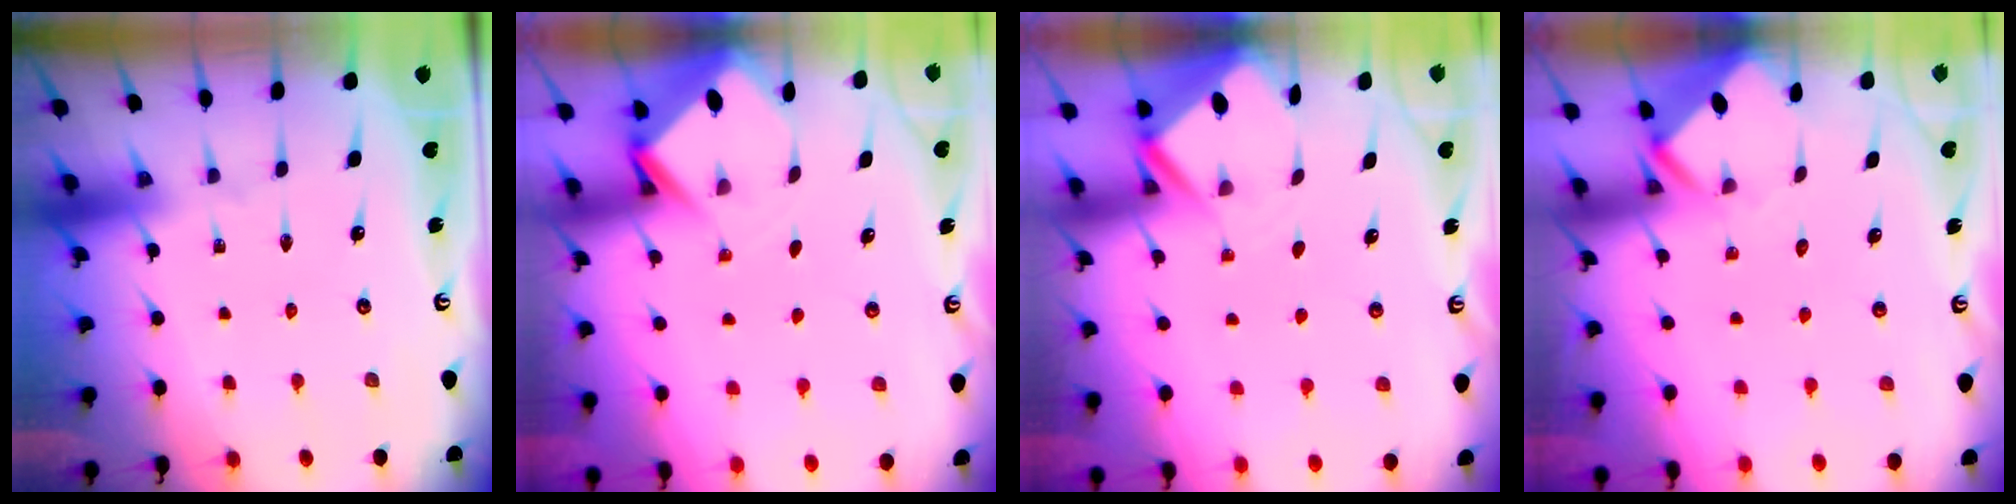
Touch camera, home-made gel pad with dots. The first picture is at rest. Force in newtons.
{"total": 3.5, "press": 3.5, "slide": 0.2}
{"total": 3.0, "press": 2.9, "slide": 0.3}
{"total": 3.5, "press": 3.5, "slide": 0.3}